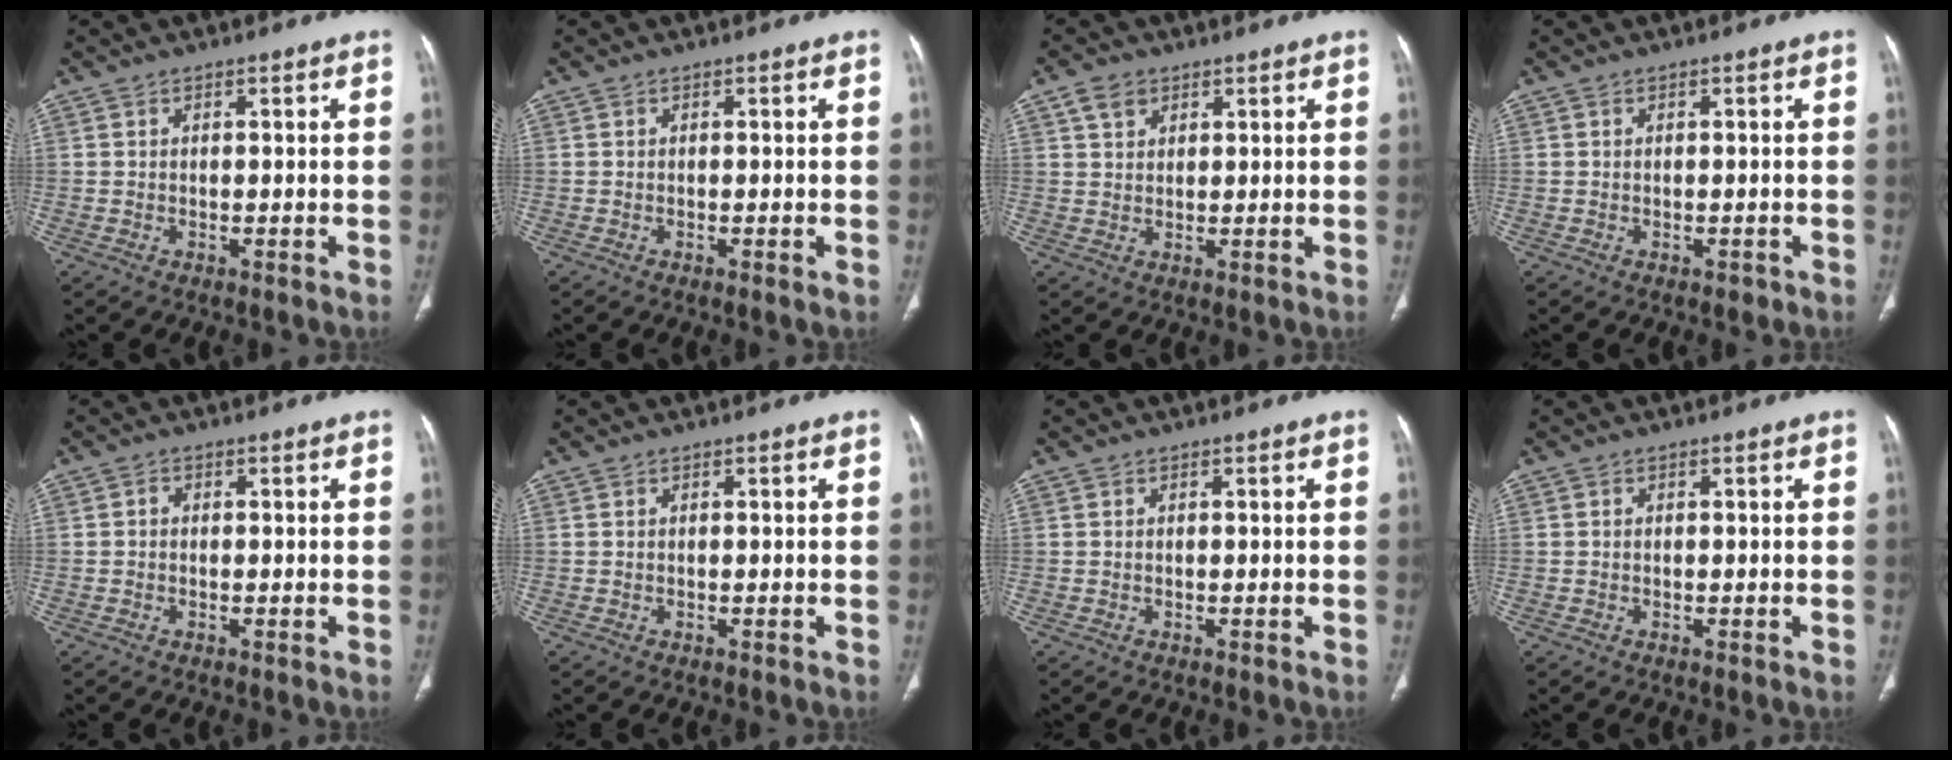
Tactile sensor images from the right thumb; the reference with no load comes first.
{"total": 0.7, "force": [-0.3, 0.0, 0.6], "torque": [-0.010, -0.001, -0.005]}
{"total": 3.7, "force": [2.0, 2.6, 1.6], "torque": [-0.020, -0.007, 0.040]}
{"total": 0.6, "force": [-0.4, 0.4, 0.2], "torque": [0.003, 0.002, -0.005]}
{"total": 0.9, "force": [-0.1, 0.7, 0.5], "torque": [-0.003, 0.003, -0.007]}
{"total": 0.0}
{"total": 0.0}
{"total": 0.0}